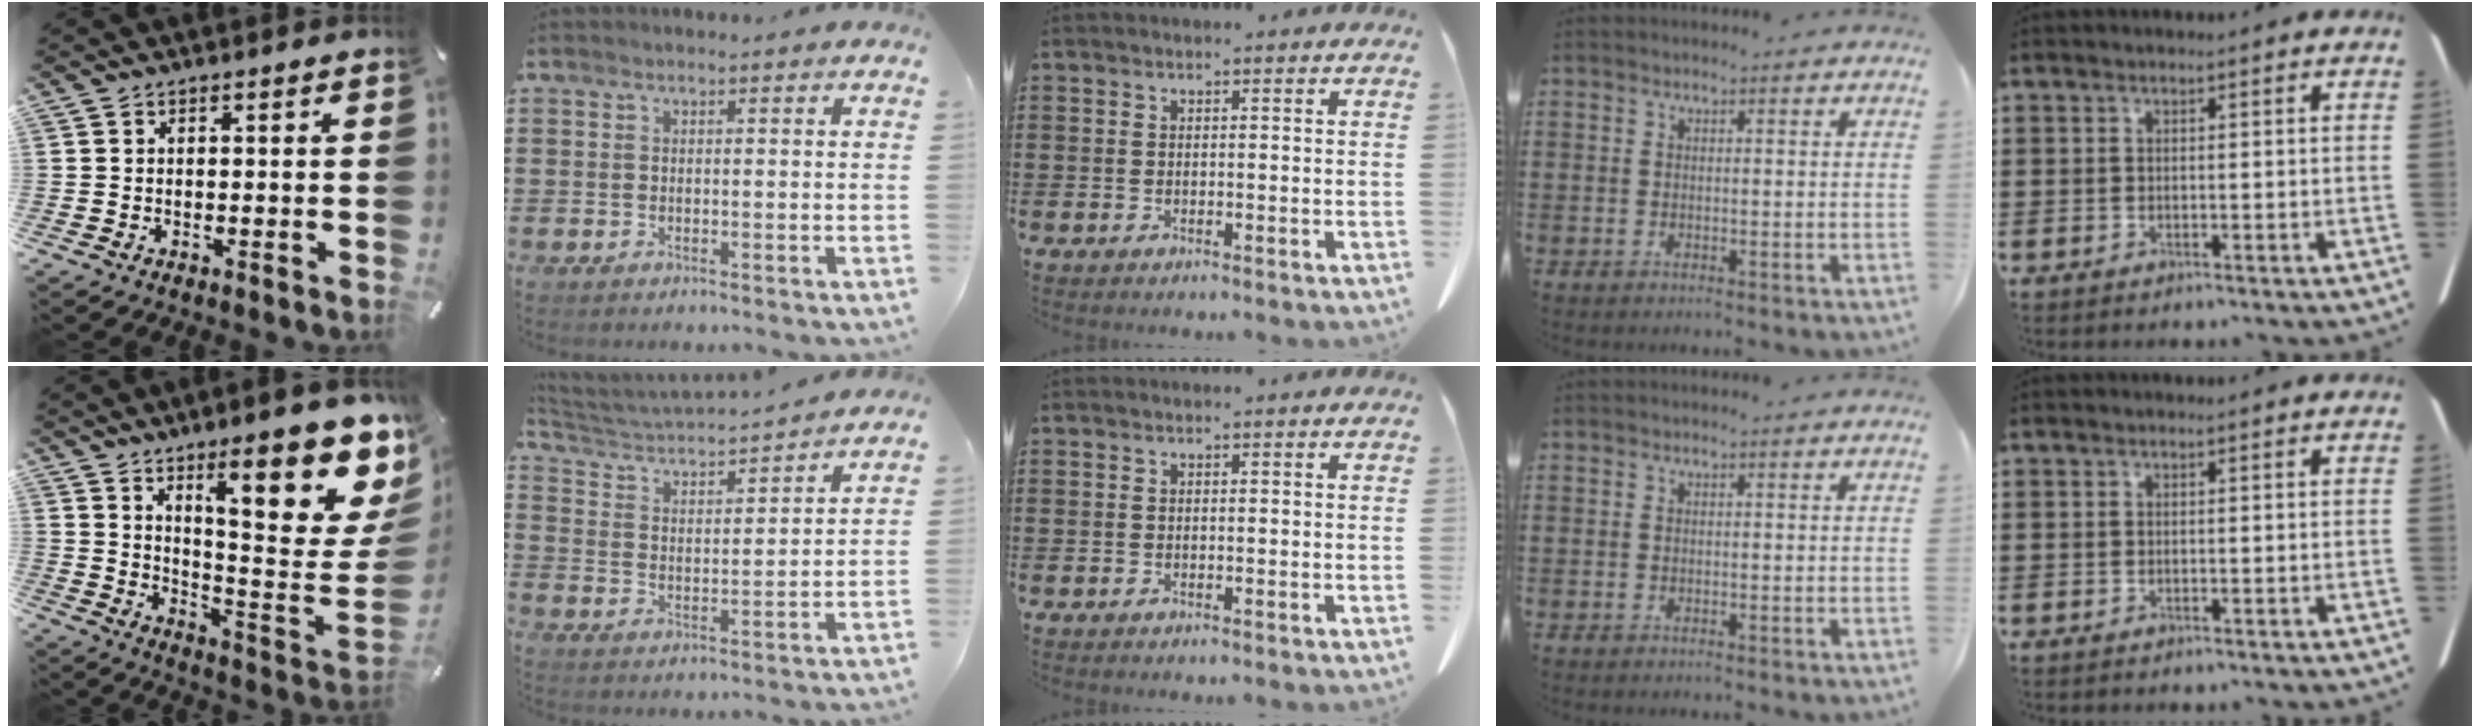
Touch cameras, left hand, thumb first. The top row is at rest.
{"thumb": {"total": 24.8, "force": [14.3, 7.3, 18.9], "torque": [-0.247, -0.110, 0.231]}, "index": {"total": 3.4, "force": [3.3, 0.1, 0.8], "torque": [-0.038, -0.033, 0.048]}}